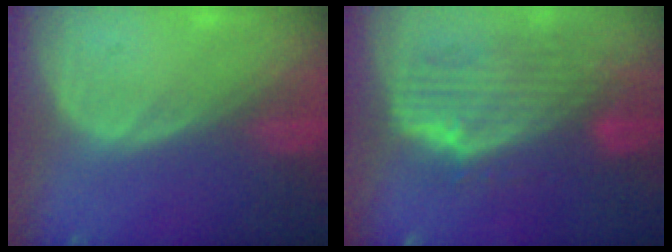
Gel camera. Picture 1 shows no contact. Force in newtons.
{"total": 10.2, "press": 9.0, "slide": 4.8}